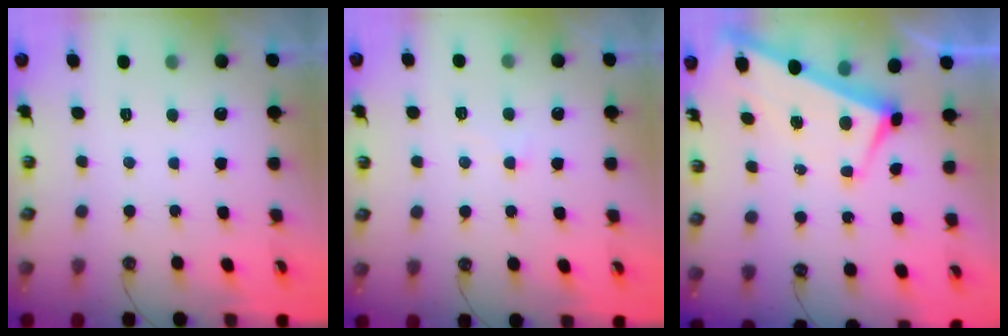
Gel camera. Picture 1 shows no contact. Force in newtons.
{"total": 4.2, "press": 4.2, "slide": 0.3}
{"total": 3.0, "press": 2.9, "slide": 0.9}